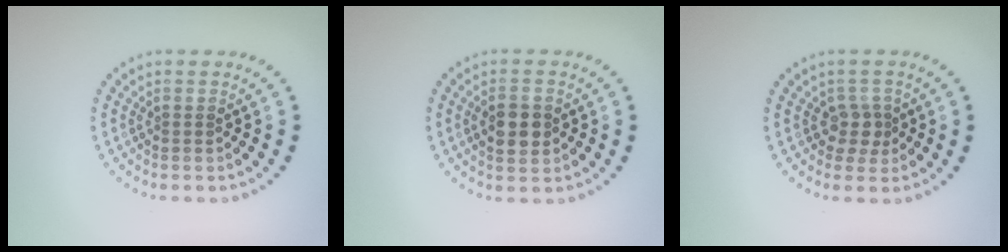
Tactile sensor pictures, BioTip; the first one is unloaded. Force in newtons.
{"total": 3.4, "press": 3.4, "slide": 0.1}
{"total": 1.9, "press": 1.7, "slide": 1.0}